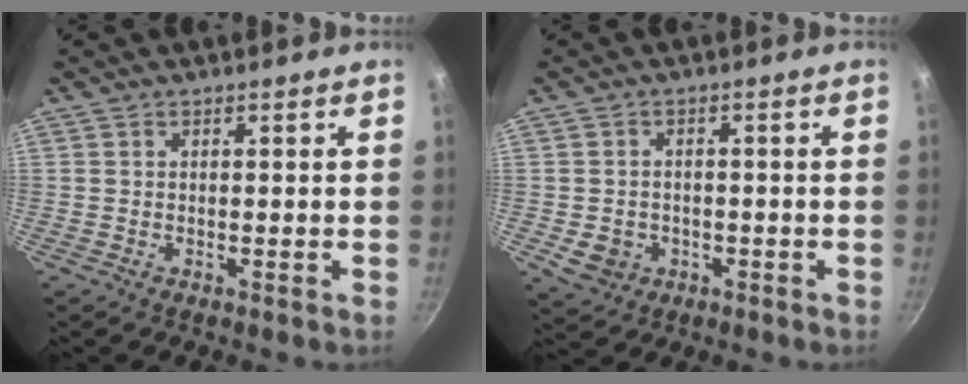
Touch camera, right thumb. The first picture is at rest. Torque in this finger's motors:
{"motor_torque": [1.39, 1.16, 0.63, -0.82, 0.29]}